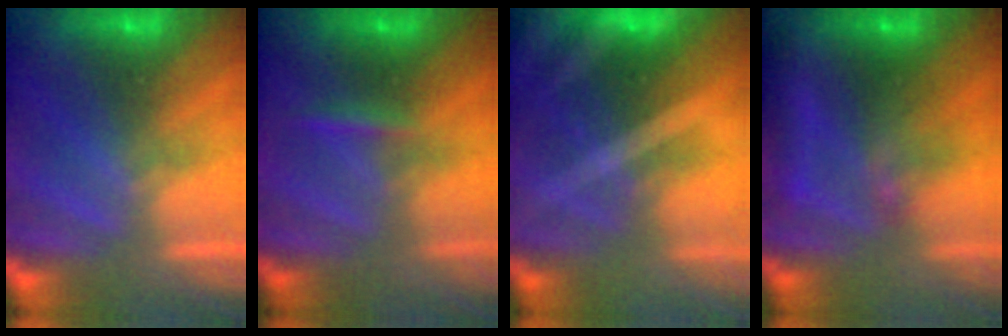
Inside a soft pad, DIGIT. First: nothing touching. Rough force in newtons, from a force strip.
{"total": 2.4}
{"total": 9.1}
{"total": 7.5}